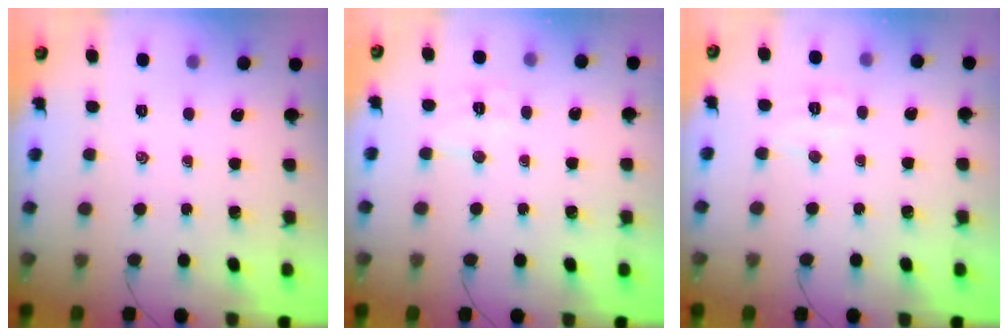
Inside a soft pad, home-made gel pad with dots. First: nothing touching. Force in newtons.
{"total": 6.0, "press": 5.8, "slide": 1.3}
{"total": 5.9, "press": 5.8, "slide": 1.0}